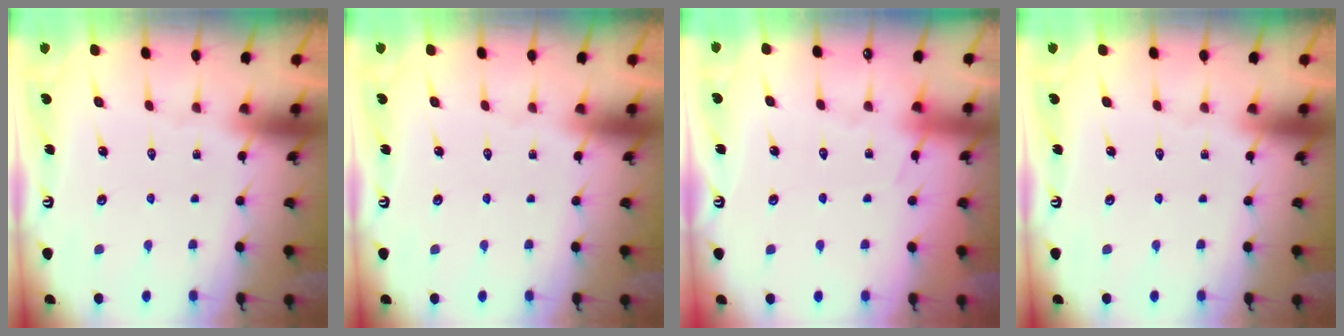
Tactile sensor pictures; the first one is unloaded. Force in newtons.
{"total": 0.0}
{"total": 5.0, "press": 5.0, "slide": 0.7}
{"total": 0.0}